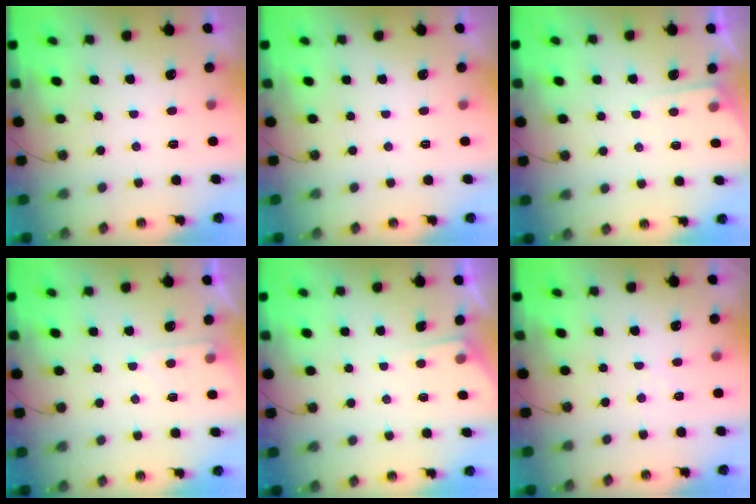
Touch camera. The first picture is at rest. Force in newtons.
{"total": 0.0}
{"total": 4.0, "press": 3.9, "slide": 0.6}
{"total": 5.4, "press": 5.4, "slide": 0.8}
{"total": 3.4, "press": 3.3, "slide": 0.5}
{"total": 3.6, "press": 3.5, "slide": 0.6}